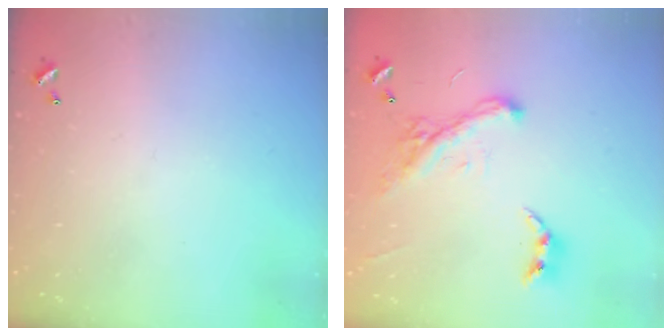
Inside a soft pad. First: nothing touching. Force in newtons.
{"total": 2.2, "press": 2.2, "slide": 0.1}